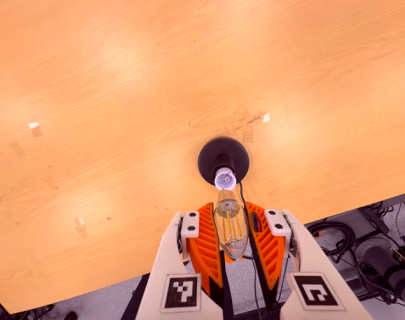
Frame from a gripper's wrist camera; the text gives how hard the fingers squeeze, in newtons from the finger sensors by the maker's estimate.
{"total": 13.7, "left": 14.2, "right": 13.2}